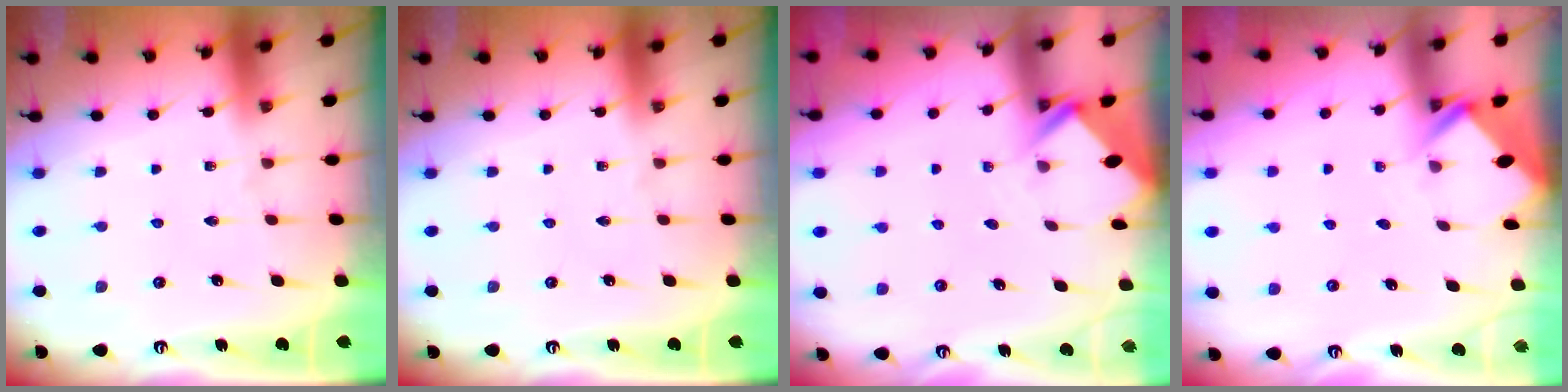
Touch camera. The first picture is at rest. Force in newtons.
{"total": 0.0}
{"total": 2.8, "press": 2.8, "slide": 0.2}
{"total": 2.6, "press": 2.6, "slide": 0.2}